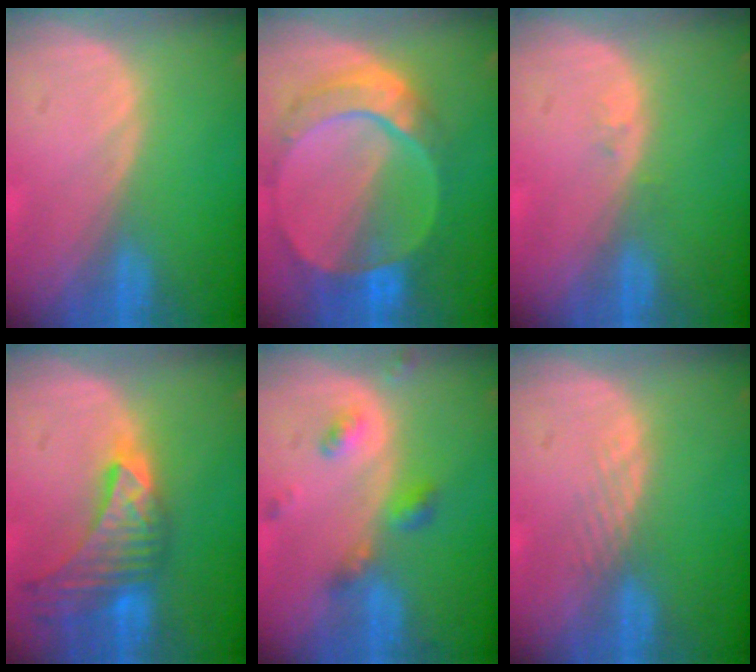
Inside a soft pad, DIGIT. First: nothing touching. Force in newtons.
{"total": 9.4, "press": 8.3, "slide": 4.5}
{"total": 0.8, "press": 0.6, "slide": 0.5}
{"total": 9.4, "press": 8.4, "slide": 4.3}
{"total": 5.0, "press": 4.4, "slide": 2.3}
{"total": 1.6, "press": 1.6, "slide": 0.1}